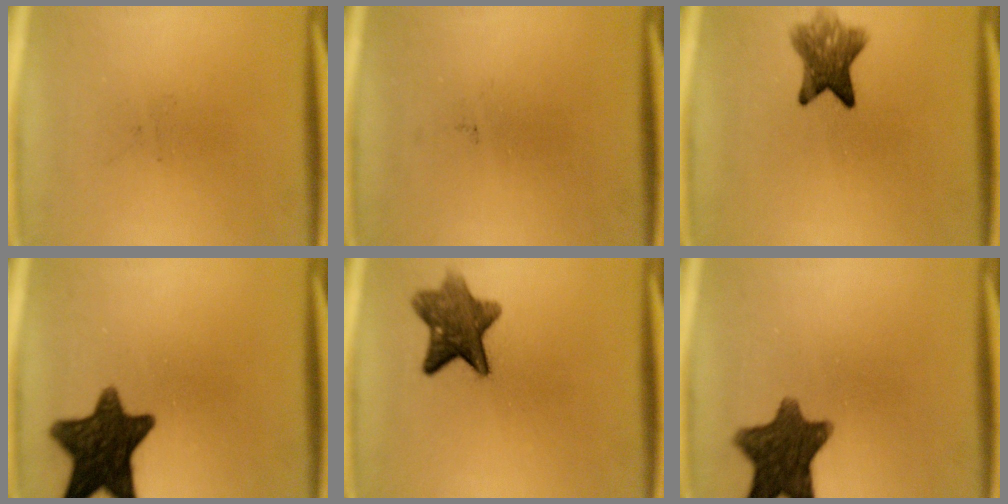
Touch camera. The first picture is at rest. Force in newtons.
{"total": 0.0}
{"total": 6.5}
{"total": 13.7}
{"total": 8.3}
{"total": 11.4}